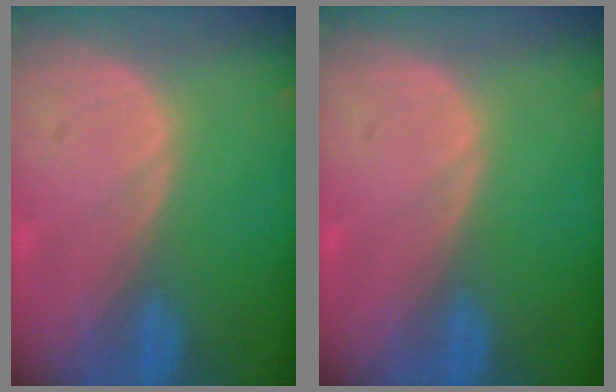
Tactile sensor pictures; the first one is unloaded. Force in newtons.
{"total": 0.0}